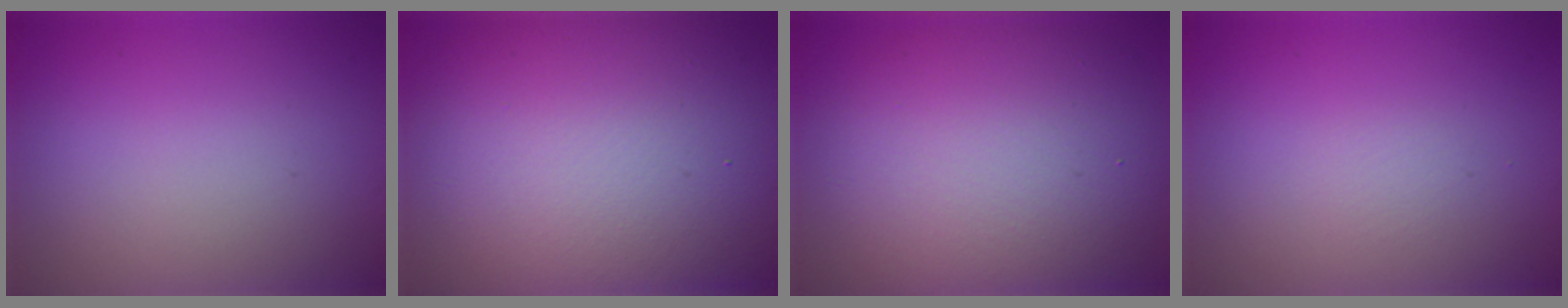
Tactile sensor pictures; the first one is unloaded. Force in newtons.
{"total": 19.0, "press": 19.0, "slide": 0.7}
{"total": 11.1, "press": 11.1, "slide": 0.8}
{"total": 0.0}